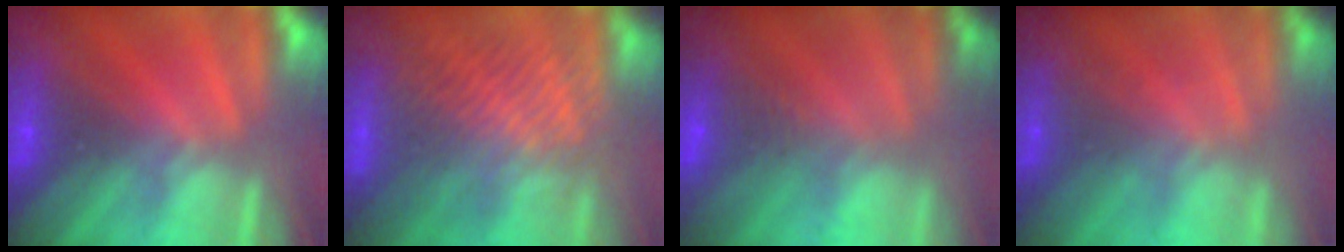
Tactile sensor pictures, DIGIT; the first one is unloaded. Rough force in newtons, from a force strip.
{"total": 4.4}
{"total": 2.4}
{"total": 1.4}